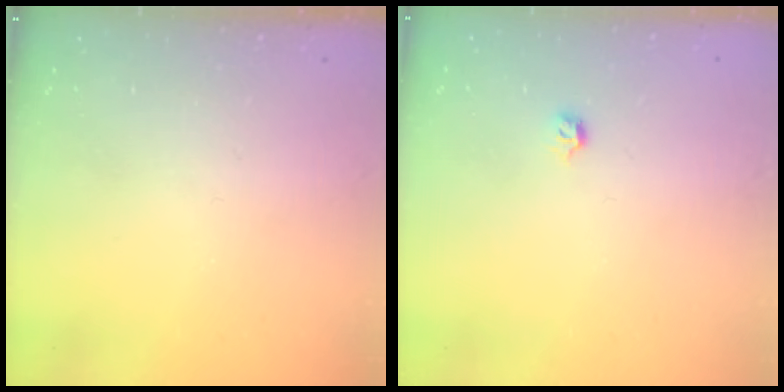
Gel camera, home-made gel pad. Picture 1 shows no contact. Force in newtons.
{"total": 2.8, "press": 2.7, "slide": 0.8}